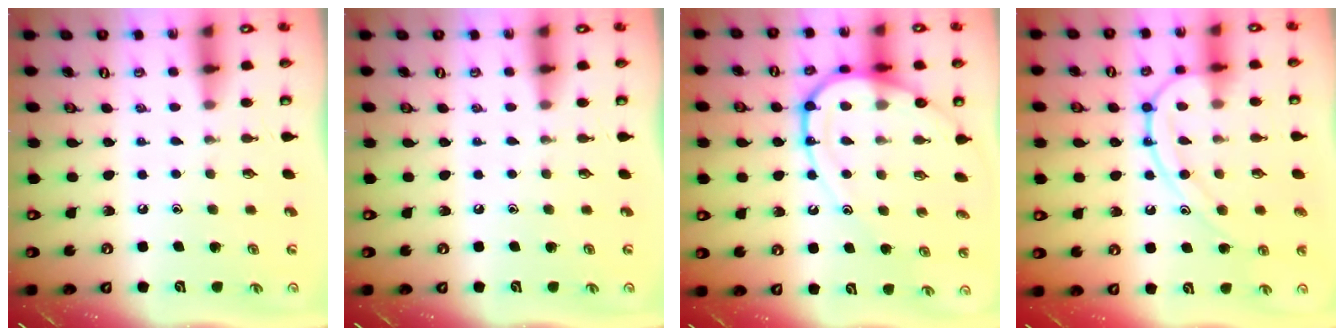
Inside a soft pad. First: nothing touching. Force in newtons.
{"total": 0.0}
{"total": 14.6, "press": 14.6, "slide": 1.4}
{"total": 12.6, "press": 12.6, "slide": 0.5}